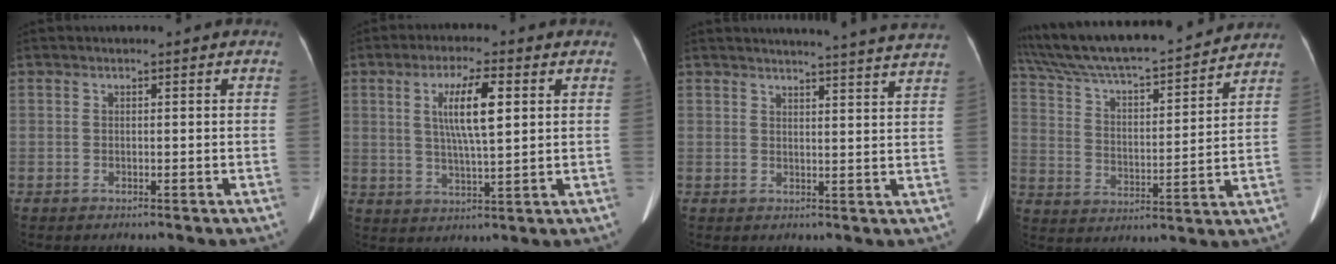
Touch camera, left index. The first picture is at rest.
{"total": 7.5, "force": [1.8, 0.9, 7.3], "torque": [-0.135, -0.002, 0.037]}
{"total": 14.7, "force": [14.1, -1.4, 4.0], "torque": [-0.052, -0.066, 0.151]}
{"total": 22.2, "force": [20.1, 2.2, 9.2], "torque": [-0.167, 0.008, 0.309]}